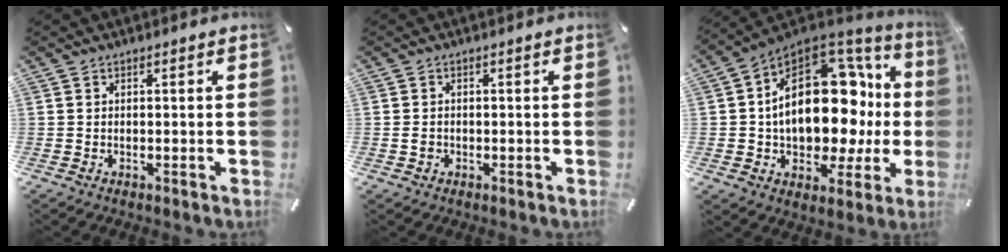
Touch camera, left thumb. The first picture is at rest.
{"total": 1.2, "force": [-0.4, 1.0, 0.6], "torque": [-0.010, 0.005, -0.009]}
{"total": 24.5, "force": [2.2, 14.6, 19.5], "torque": [-0.315, -0.022, 0.040]}